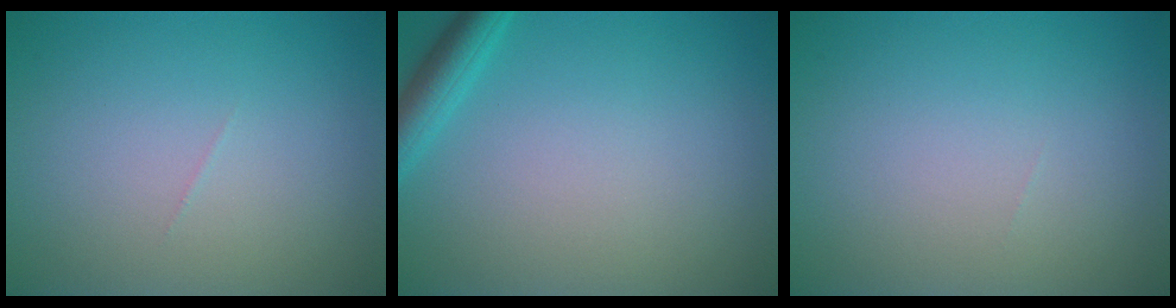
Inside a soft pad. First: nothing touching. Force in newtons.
{"total": 2.6, "press": 2.6, "slide": 0.2}
{"total": 0.0}